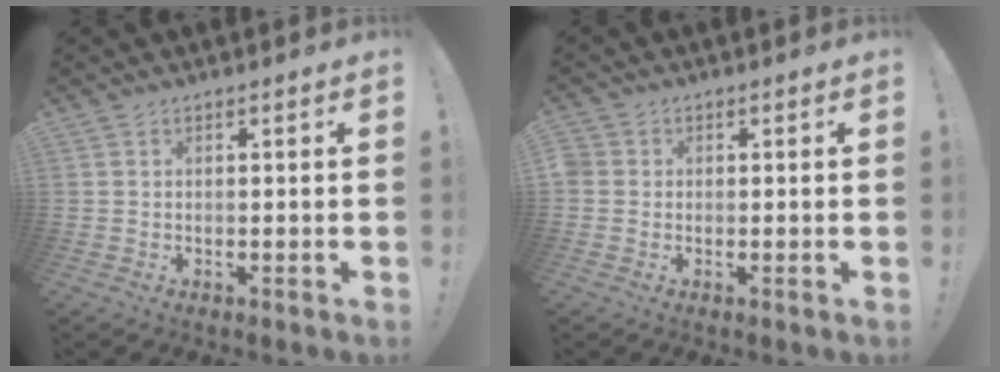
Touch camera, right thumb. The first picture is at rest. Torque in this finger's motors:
{"motor_torque": [0.37, 0.53, 1.32, 0.22, 0.21]}